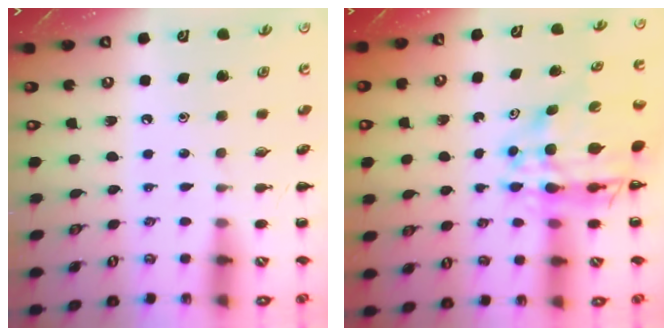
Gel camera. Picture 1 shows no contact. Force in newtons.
{"total": 13.3, "press": 12.7, "slide": 4.0}